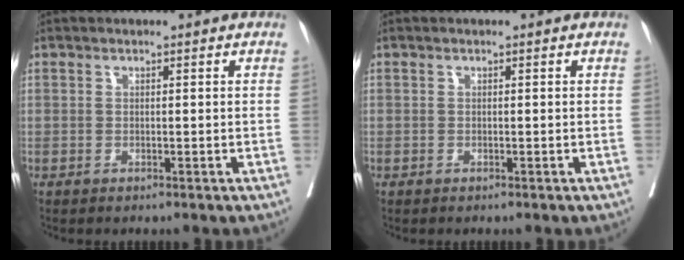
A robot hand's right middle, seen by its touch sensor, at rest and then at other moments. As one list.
[{"total": 0.0}]